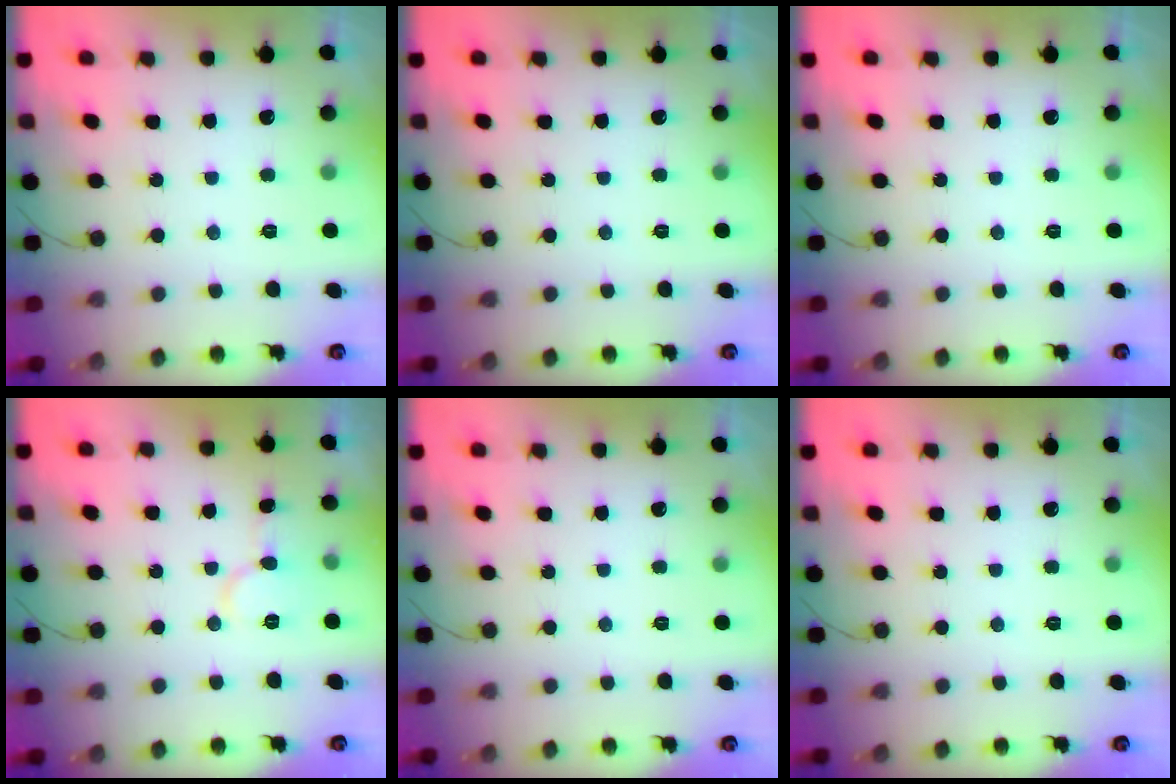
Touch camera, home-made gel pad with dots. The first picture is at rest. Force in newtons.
{"total": 0.0}
{"total": 0.0}
{"total": 7.7, "press": 7.7, "slide": 0.4}
{"total": 0.0}
{"total": 0.0}